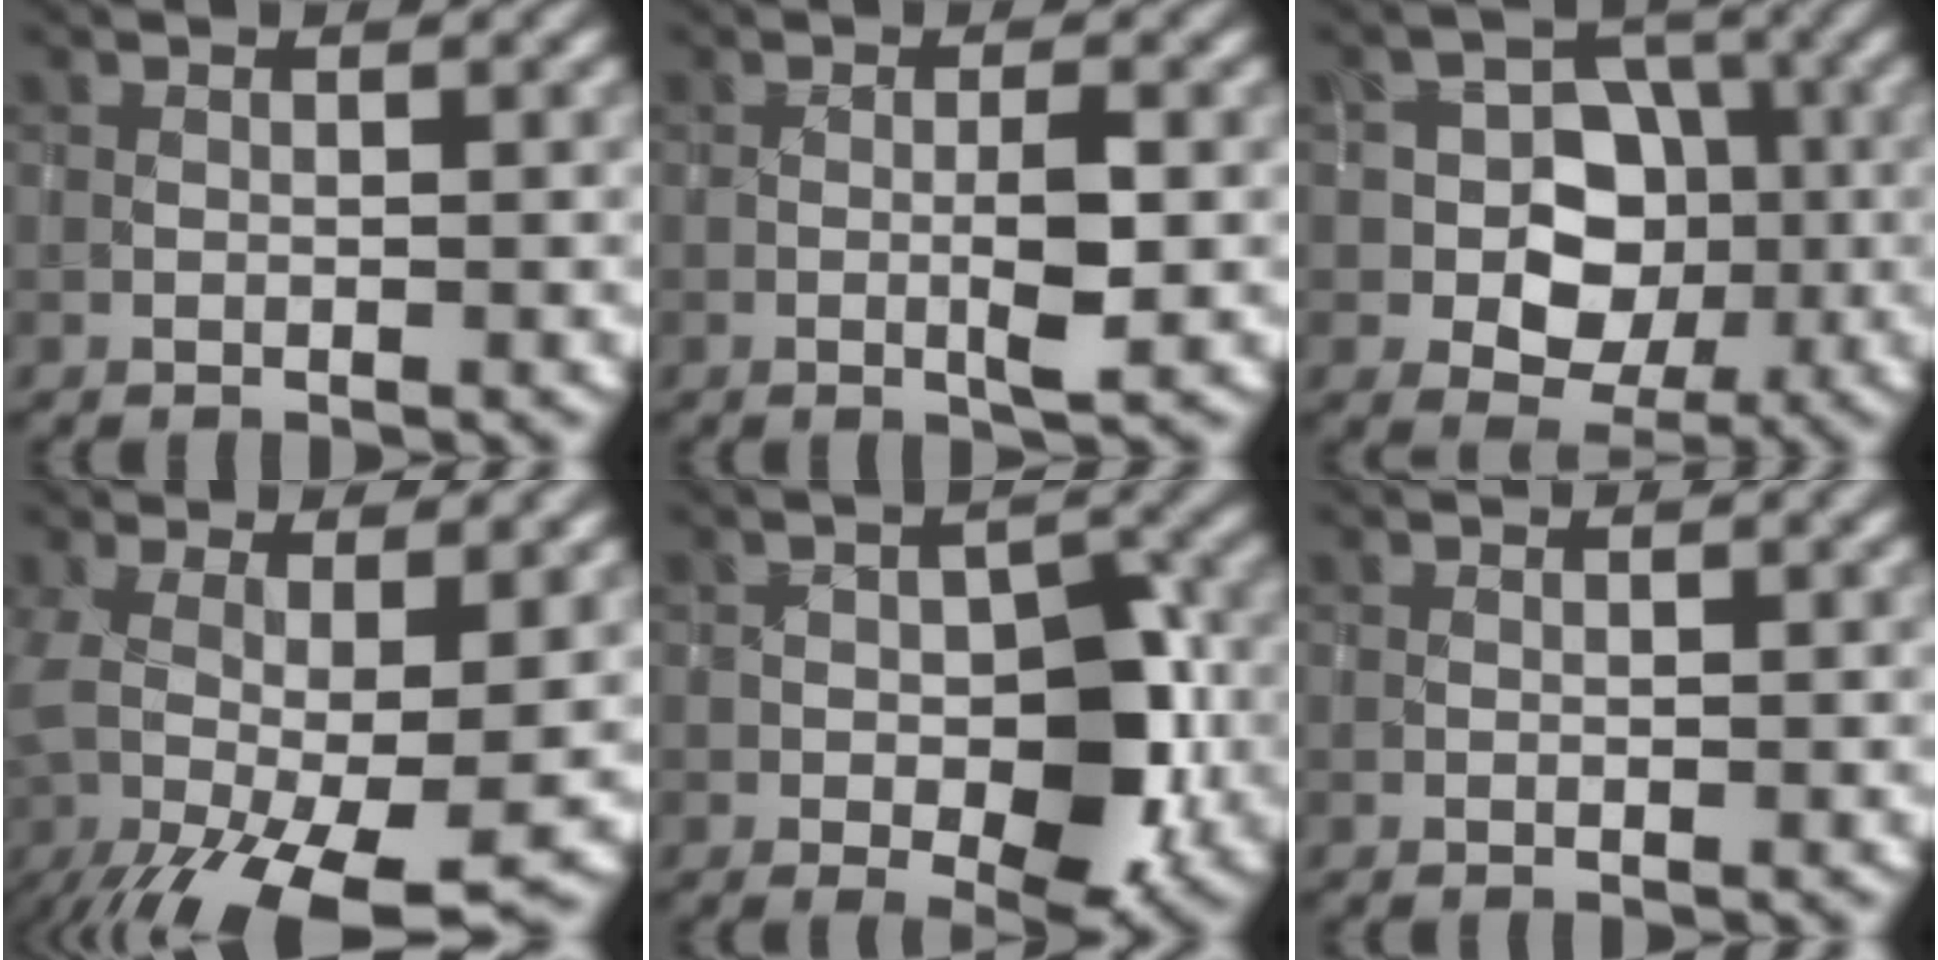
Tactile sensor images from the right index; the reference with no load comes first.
{"total": 2.6, "force": [-0.3, 0.4, 2.5], "torque": [-0.045, -0.003, -0.007]}
{"total": 7.1, "force": [-0.9, 5.9, 3.9], "torque": [-0.032, 0.013, -0.035]}
{"total": 12.6, "force": [-3.6, 4.5, 11.2], "torque": [-0.214, -0.033, -0.046]}
{"total": 7.4, "force": [-1.2, 4.2, 5.9], "torque": [-0.086, -0.003, -0.016]}
{"total": 0.0}